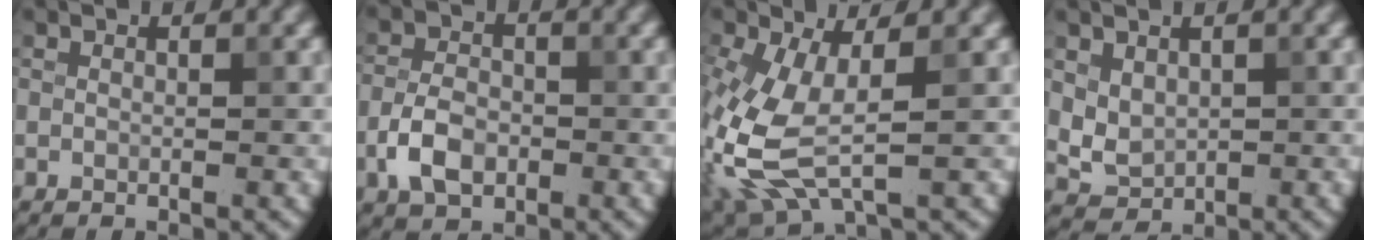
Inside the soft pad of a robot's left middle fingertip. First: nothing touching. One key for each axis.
{"total": 4.1, "fx": -1.6, "fy": 2.7, "fz": 2.6, "tx": -0.052, "ty": 0.003, "tz": -0.036}
{"total": 7.4, "fx": -0.7, "fy": 3.7, "fz": 6.4, "tx": -0.171, "ty": -0.009, "tz": -0.011}
{"total": 2.5, "fx": 0.6, "fy": 1.9, "fz": 1.4, "tx": -0.030, "ty": -0.005, "tz": 0.016}